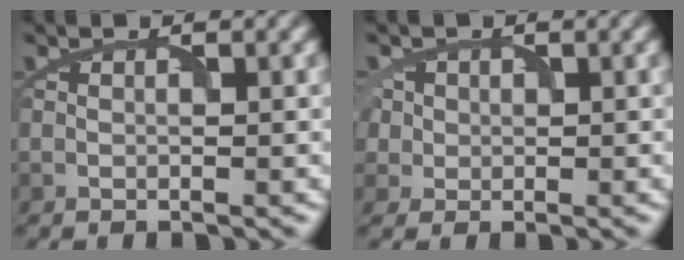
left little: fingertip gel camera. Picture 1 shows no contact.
{"total": 3.0, "force": [0.7, 2.7, 1.0], "torque": [-0.021, 0.017, 0.012]}